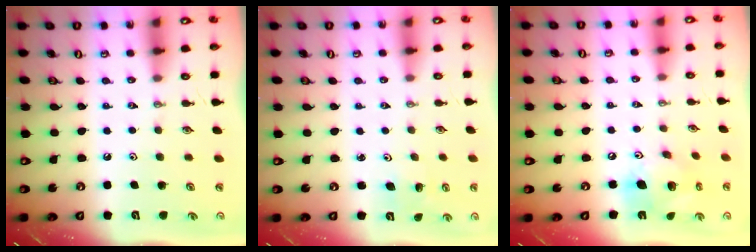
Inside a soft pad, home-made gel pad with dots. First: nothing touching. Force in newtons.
{"total": 2.8, "press": 2.8, "slide": 0.3}
{"total": 15.5, "press": 15.3, "slide": 2.9}